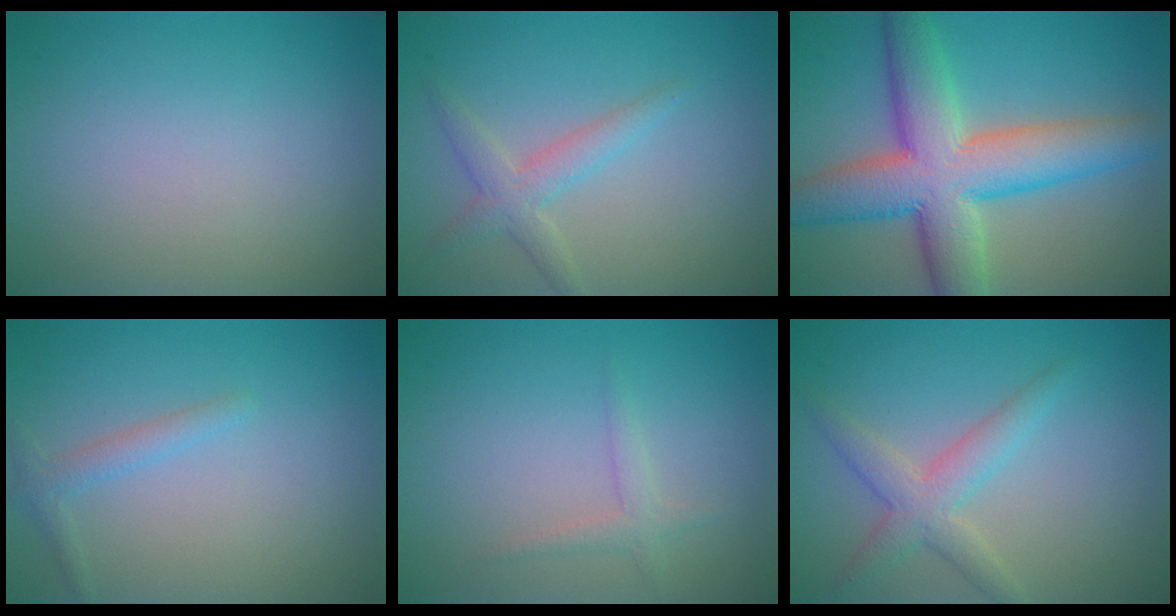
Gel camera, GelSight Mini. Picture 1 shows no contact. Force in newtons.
{"total": 2.5, "press": 2.5, "slide": 0.1}
{"total": 10.2, "press": 10.2, "slide": 0.3}
{"total": 1.4, "press": 1.4, "slide": 0.1}
{"total": 1.4, "press": 1.4, "slide": 0.0}
{"total": 3.3, "press": 3.3, "slide": 0.1}